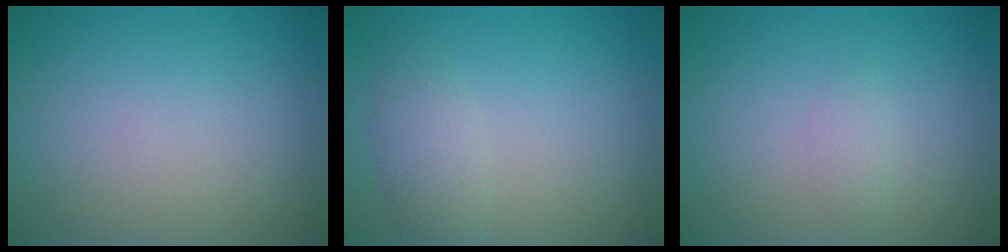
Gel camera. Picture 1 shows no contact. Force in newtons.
{"total": 2.1, "press": 2.1, "slide": 0.2}
{"total": 0.8, "press": 0.8, "slide": 0.1}